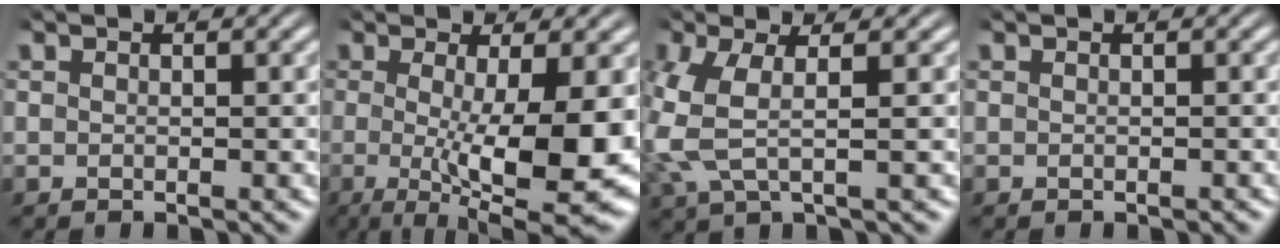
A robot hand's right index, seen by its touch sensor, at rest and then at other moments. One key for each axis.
{"total": 9.9, "fx": -0.7, "fy": 2.5, "fz": 9.5, "tx": -0.123, "ty": -0.010, "tz": -0.009}
{"total": 5.2, "fx": -0.6, "fy": 3.5, "fz": 3.8, "tx": -0.111, "ty": -0.011, "tz": -0.010}
{"total": 0.0}